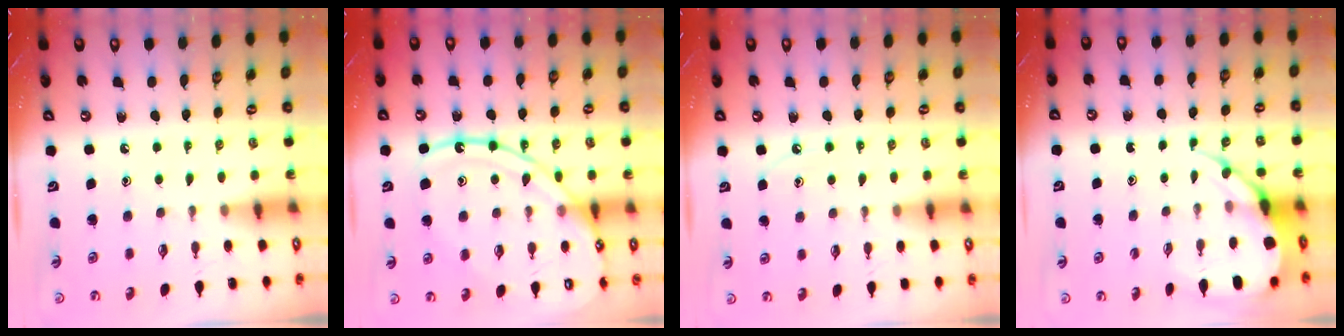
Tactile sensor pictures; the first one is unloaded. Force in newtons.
{"total": 15.9, "press": 15.8, "slide": 1.5}
{"total": 4.7, "press": 4.7, "slide": 0.4}
{"total": 8.9, "press": 8.8, "slide": 1.0}